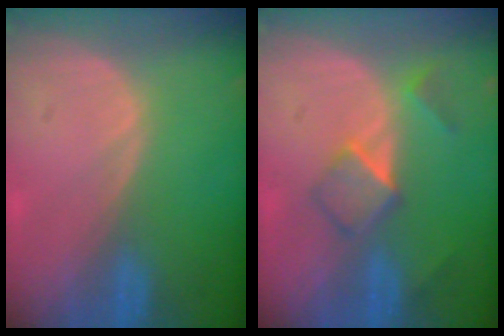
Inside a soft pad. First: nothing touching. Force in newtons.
{"total": 5.1, "press": 4.5, "slide": 2.5}